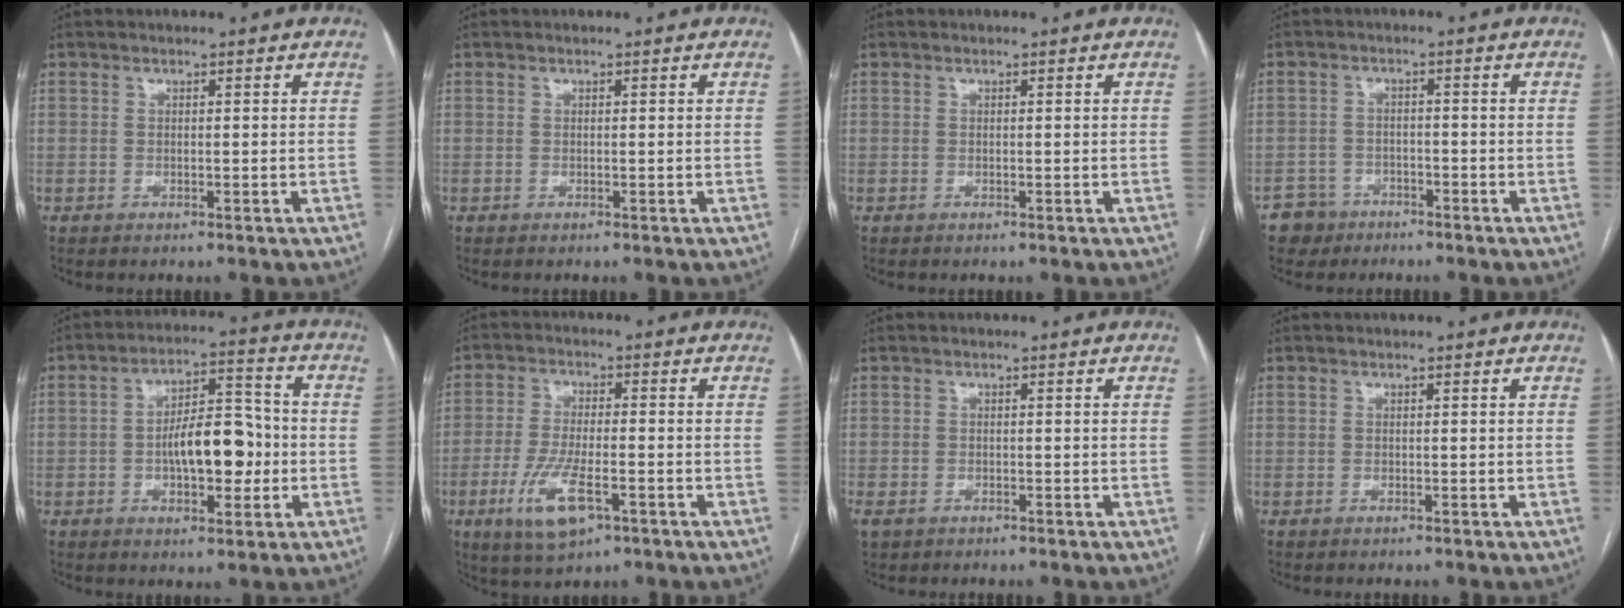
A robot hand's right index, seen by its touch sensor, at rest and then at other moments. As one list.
[{"total": 0.0}, {"total": 0.0}, {"total": 4.2, "force": [-2.8, 3.1, -0.5], "torque": [0.015, 0.010, -0.048]}, {"total": 10.5, "force": [-1.6, 4.3, 9.5], "torque": [-0.157, 0.024, -0.021]}, {"total": 9.1, "force": [-4.0, 2.6, 7.7], "torque": [-0.160, -0.015, -0.066]}, {"total": 2.1, "force": [-1.4, 1.4, 0.9], "torque": [-0.024, -0.002, -0.019]}, {"total": 0.0}]